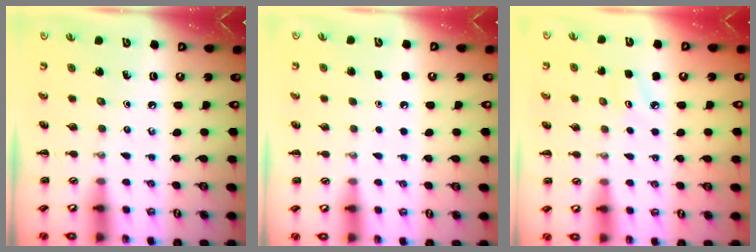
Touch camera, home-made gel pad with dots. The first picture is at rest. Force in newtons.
{"total": 1.6, "press": 1.6, "slide": 0.1}
{"total": 3.9, "press": 3.7, "slide": 1.1}